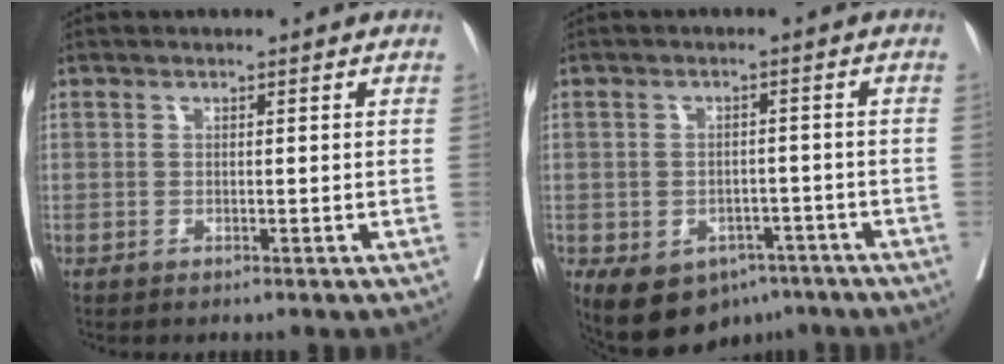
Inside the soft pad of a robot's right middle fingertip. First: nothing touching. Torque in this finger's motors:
{"motor_torque": [0.83, -0.79, 0.12, 0.08]}